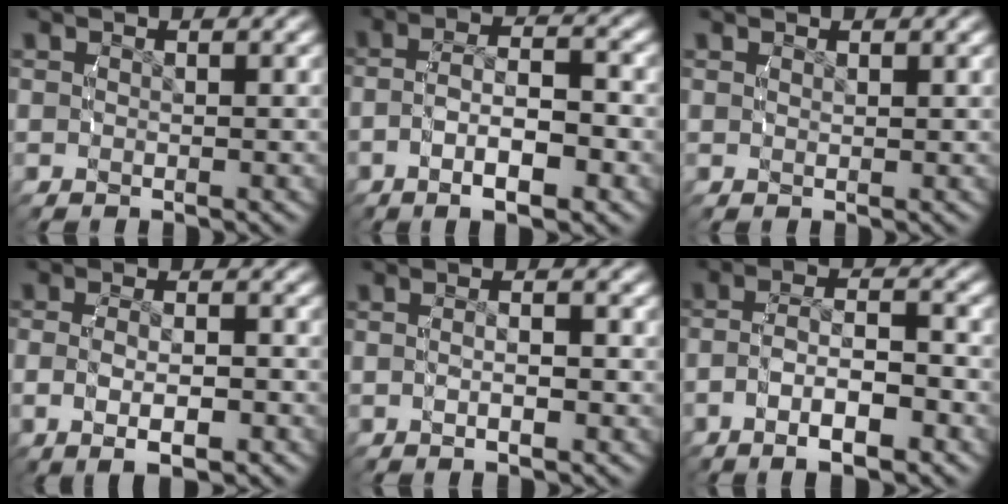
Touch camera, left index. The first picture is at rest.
{"total": 5.2, "force": [-1.6, 1.9, 4.6], "torque": [-0.084, 0.004, -0.026]}
{"total": 0.7, "force": [0.5, -0.5, 0.0], "torque": [0.000, -0.007, 0.014]}
{"total": 4.4, "force": [-1.2, 1.8, 3.8], "torque": [-0.073, -0.003, -0.016]}
{"total": 2.3, "force": [-0.4, 0.2, 2.2], "torque": [-0.042, 0.002, -0.006]}
{"total": 5.0, "force": [-2.0, 2.0, 4.2], "torque": [-0.076, 0.002, -0.033]}